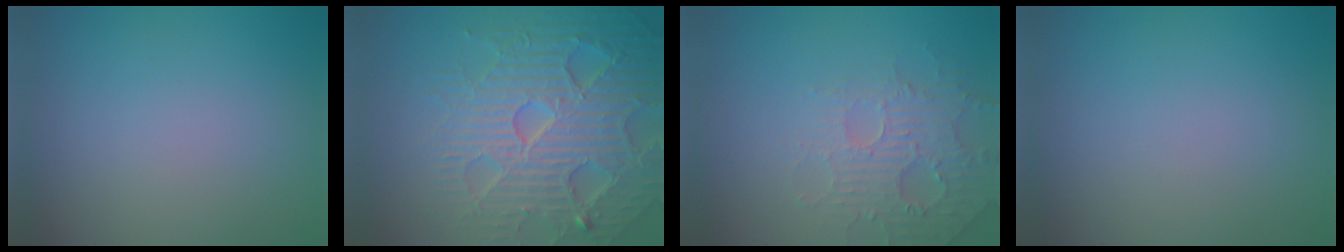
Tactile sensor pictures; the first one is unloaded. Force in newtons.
{"total": 7.6, "press": 7.4, "slide": 1.6}
{"total": 3.7, "press": 3.6, "slide": 0.7}
{"total": 0.0}